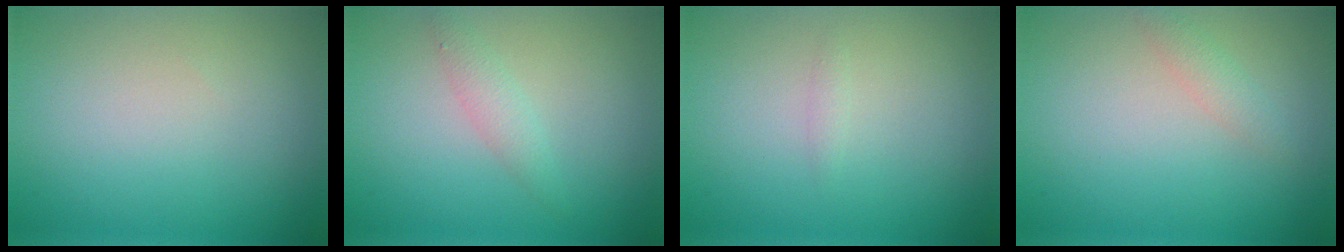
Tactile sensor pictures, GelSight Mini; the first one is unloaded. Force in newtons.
{"total": 1.6, "press": 1.6, "slide": 0.1}
{"total": 0.6, "press": 0.6, "slide": 0.0}
{"total": 1.2, "press": 1.2, "slide": 0.0}